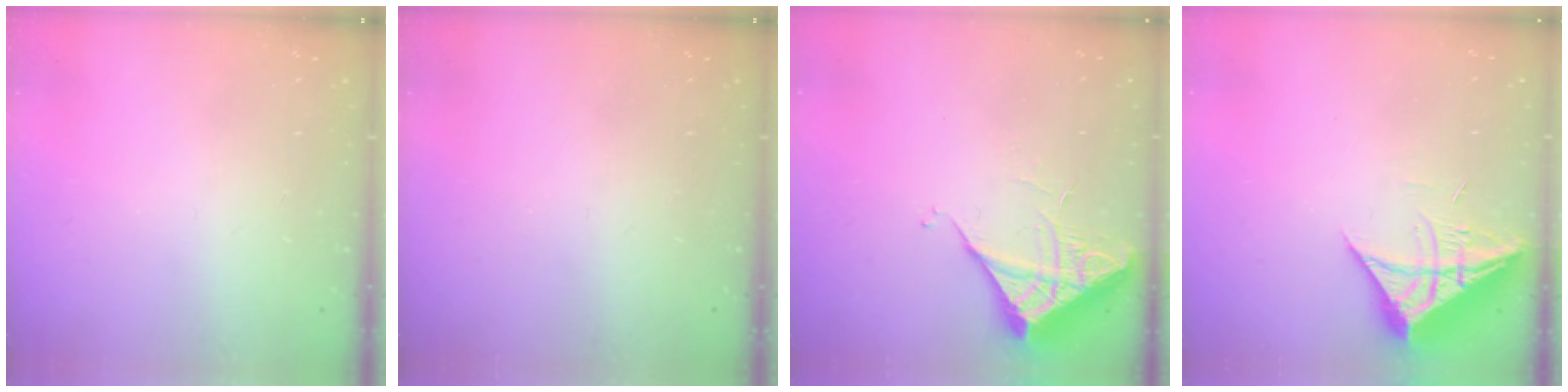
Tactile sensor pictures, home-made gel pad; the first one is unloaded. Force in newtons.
{"total": 0.0}
{"total": 5.8, "press": 5.8, "slide": 0.2}
{"total": 9.4, "press": 9.3, "slide": 1.0}